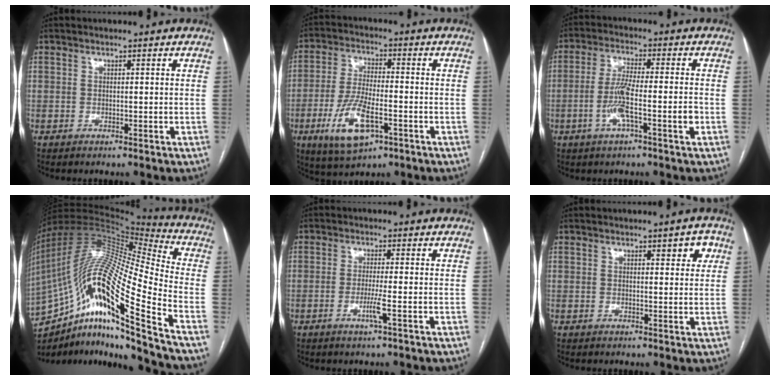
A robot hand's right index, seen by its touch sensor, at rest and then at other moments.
{"total": 11.0, "force": [-4.4, 3.7, 9.3], "torque": [-0.194, -0.010, -0.076]}
{"total": 7.5, "force": [-2.6, 0.4, 7.1], "torque": [-0.135, 0.005, -0.048]}
{"total": 25.4, "force": [-13.8, 1.5, 21.3], "torque": [-0.416, -0.006, -0.250]}
{"total": 3.1, "force": [-1.2, -0.5, 2.9], "torque": [-0.058, -0.007, -0.024]}
{"total": 3.3, "force": [1.7, 1.2, 2.6], "torque": [-0.027, 0.004, 0.021]}